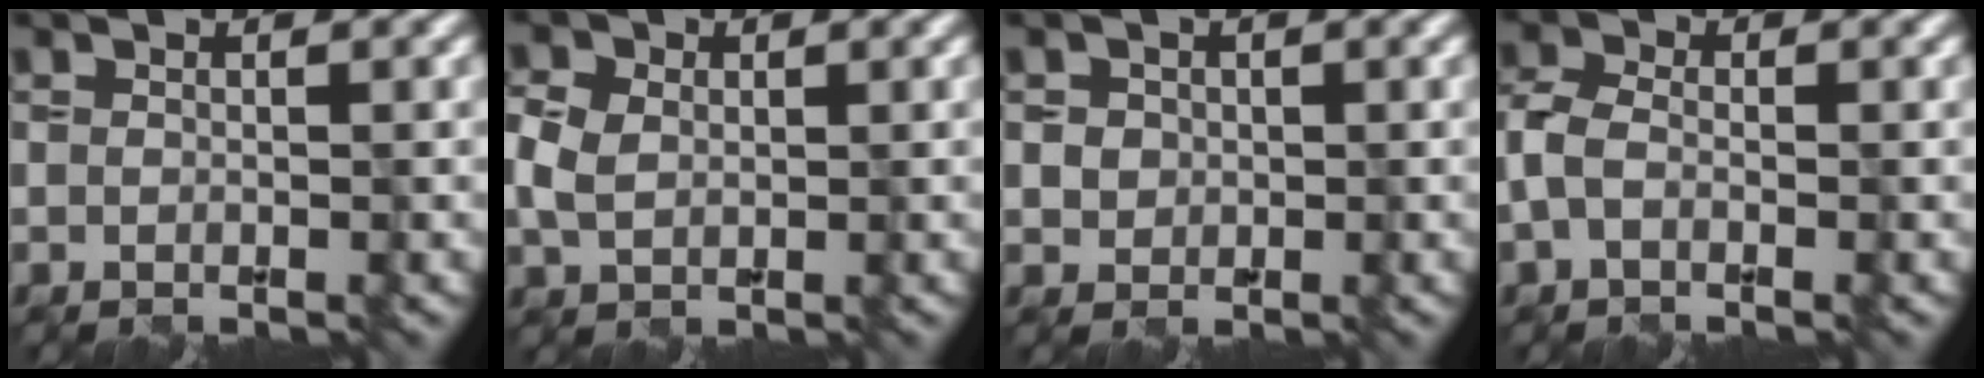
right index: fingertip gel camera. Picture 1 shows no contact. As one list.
[{"total": 3.5, "force": [0.4, 2.8, 2.1], "torque": [-0.059, 0.004, 0.010]}, {"total": 1.8, "force": [0.4, 1.6, 0.6], "torque": [-0.008, 0.003, 0.017]}, {"total": 2.6, "force": [-0.9, 1.6, 1.8], "torque": [-0.045, 0.007, -0.028]}]